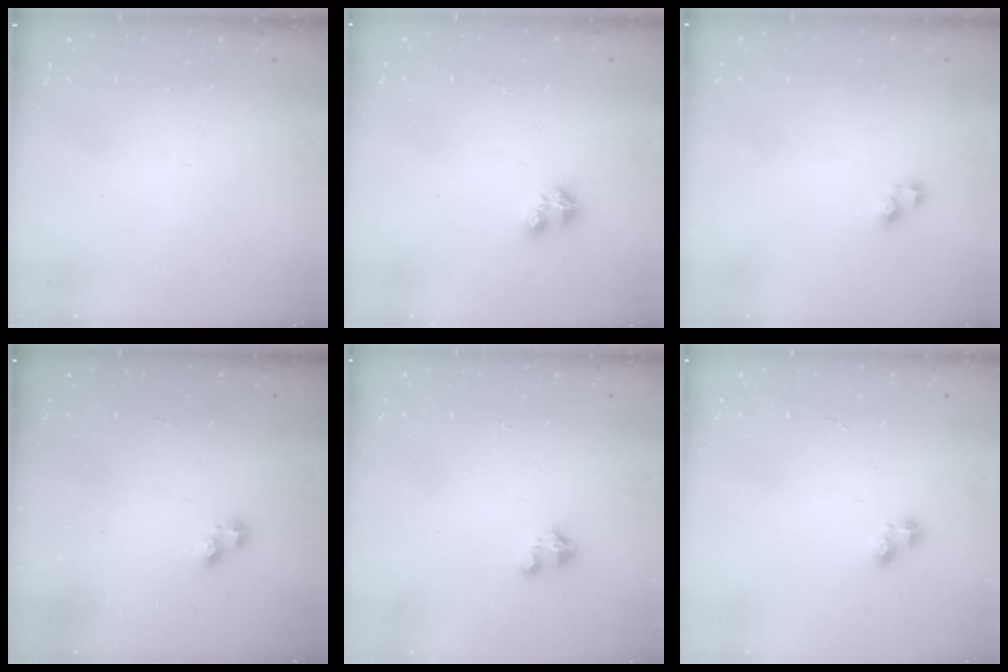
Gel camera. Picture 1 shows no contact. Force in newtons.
{"total": 2.7, "press": 2.7, "slide": 0.3}
{"total": 3.7, "press": 3.7, "slide": 0.1}
{"total": 3.3, "press": 3.2, "slide": 0.5}
{"total": 1.6, "press": 1.6, "slide": 0.1}
{"total": 2.6, "press": 2.6, "slide": 0.4}